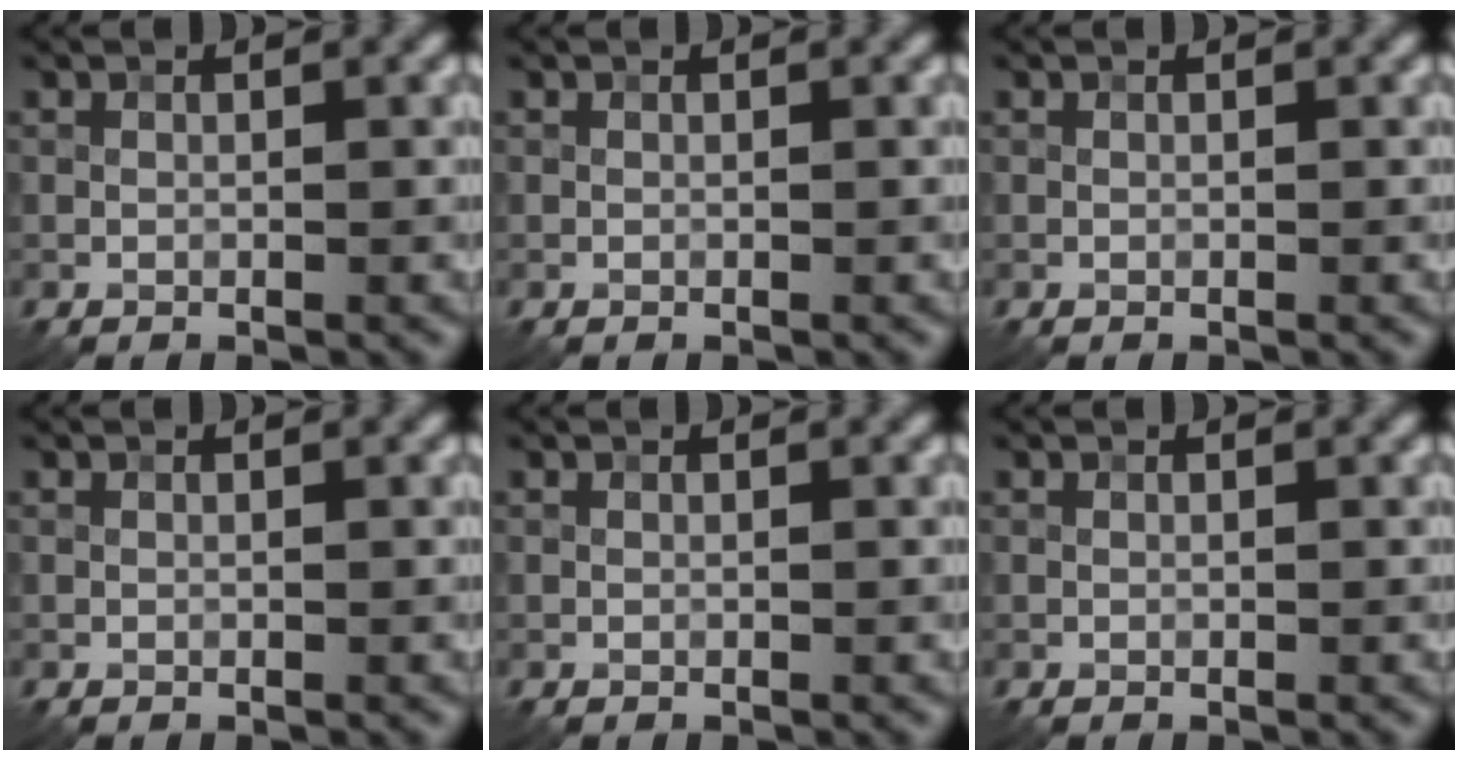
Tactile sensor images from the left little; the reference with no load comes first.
{"total": 0.0}
{"total": 0.0}
{"total": 0.0}
{"total": 0.0}
{"total": 0.0}